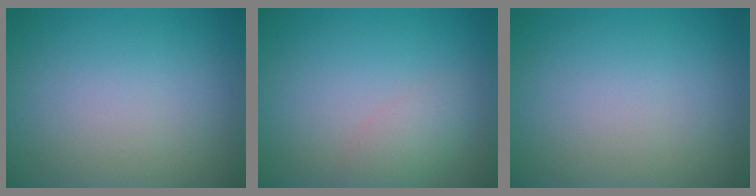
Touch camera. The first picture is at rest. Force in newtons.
{"total": 2.1, "press": 2.1, "slide": 0.1}
{"total": 0.0}